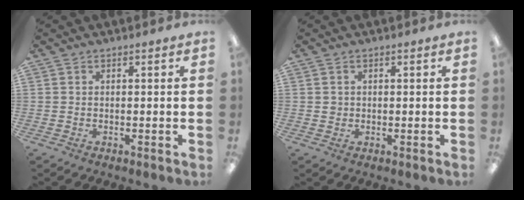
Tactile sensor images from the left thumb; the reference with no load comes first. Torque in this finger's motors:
{"motor_torque": [-0.12, -0.02, -0.03, -0.09, 0.00]}